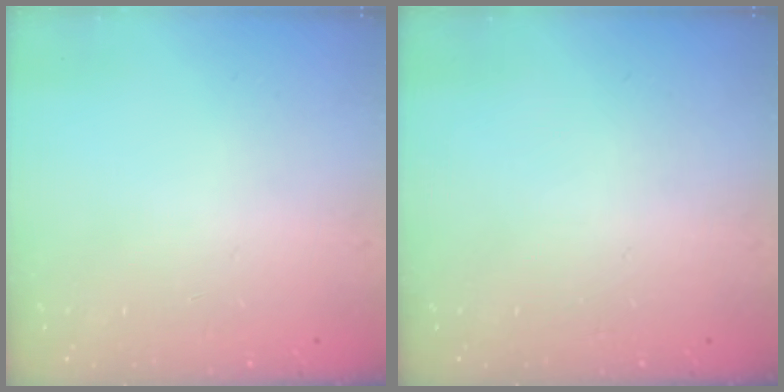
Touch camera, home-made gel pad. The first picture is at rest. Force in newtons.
{"total": 0.0}